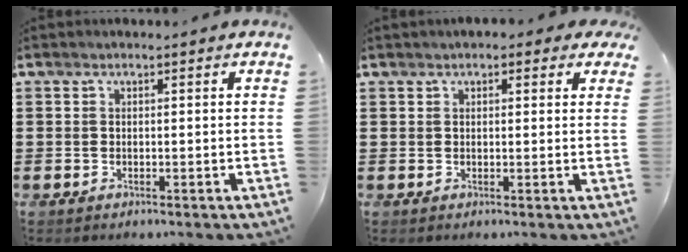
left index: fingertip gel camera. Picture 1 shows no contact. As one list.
[{"total": 1.4, "force": [0.9, 0.9, 0.6], "torque": [-0.017, 0.008, 0.015]}]